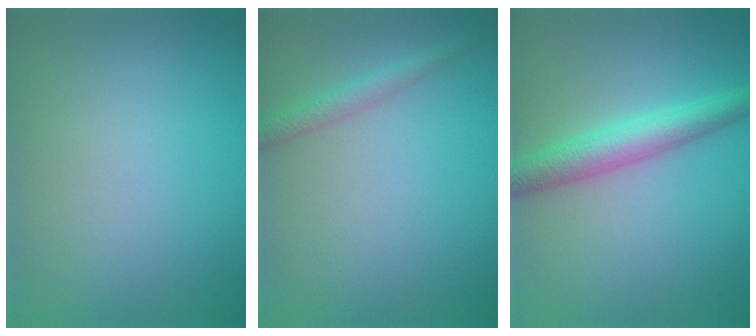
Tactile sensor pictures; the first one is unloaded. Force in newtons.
{"total": 2.0, "press": 2.0, "slide": 0.1}
{"total": 4.3, "press": 4.3, "slide": 0.1}